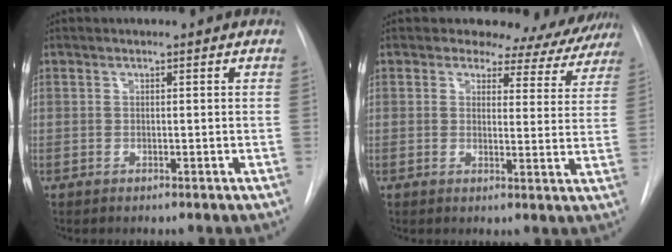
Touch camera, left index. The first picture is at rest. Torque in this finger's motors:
{"motor_torque": [0.39, -0.36, -0.09, -0.01]}